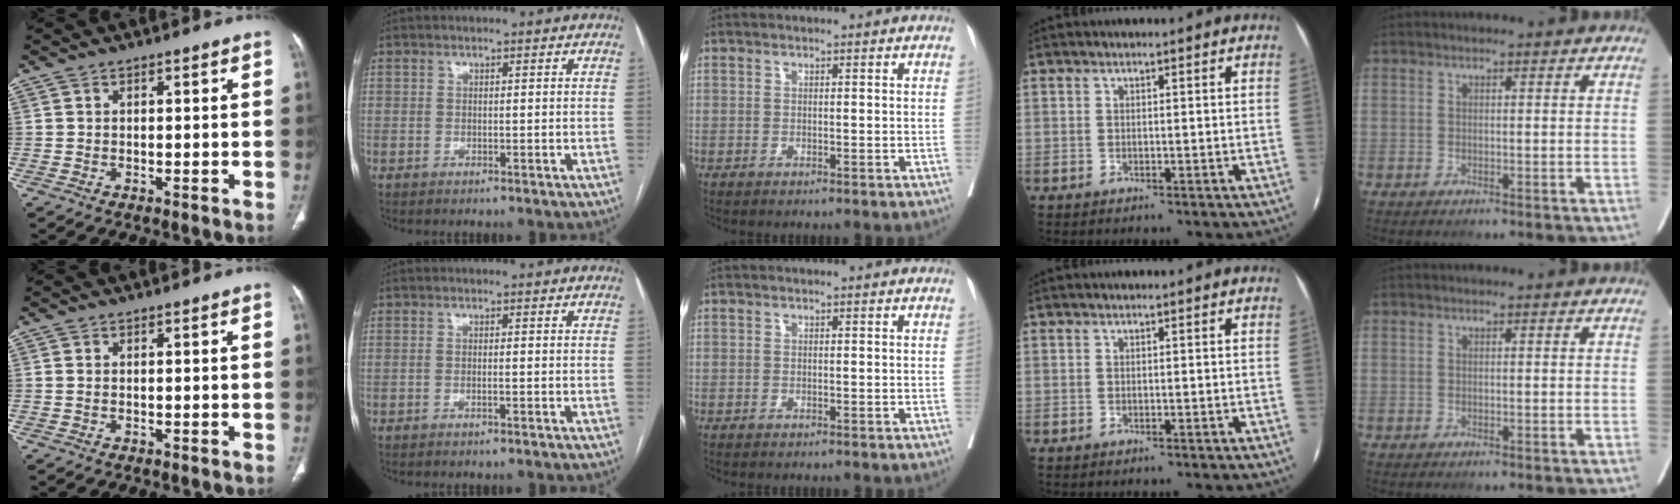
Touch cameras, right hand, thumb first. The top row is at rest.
{"thumb": {"total": 0.6, "force": [0.1, 0.4, 0.4], "torque": [-0.015, 0.003, 0.004]}, "index": {"total": 0.6, "force": [-0.3, 0.0, 0.6], "torque": [-0.015, 0.001, -0.002]}}